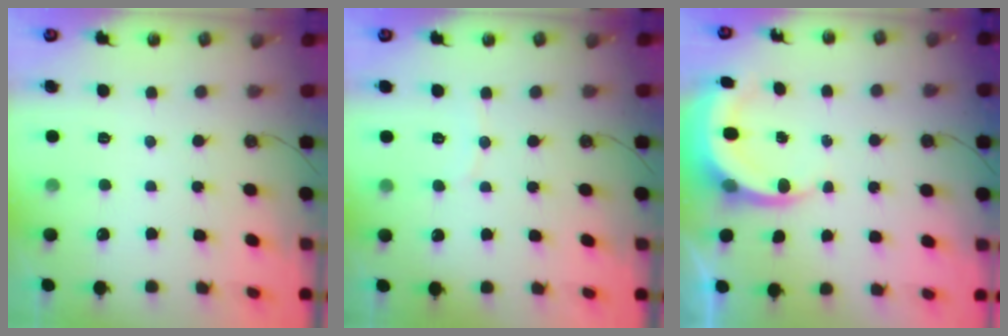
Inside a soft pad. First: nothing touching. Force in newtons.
{"total": 3.6, "press": 3.6, "slide": 0.4}
{"total": 4.9, "press": 4.9, "slide": 0.3}